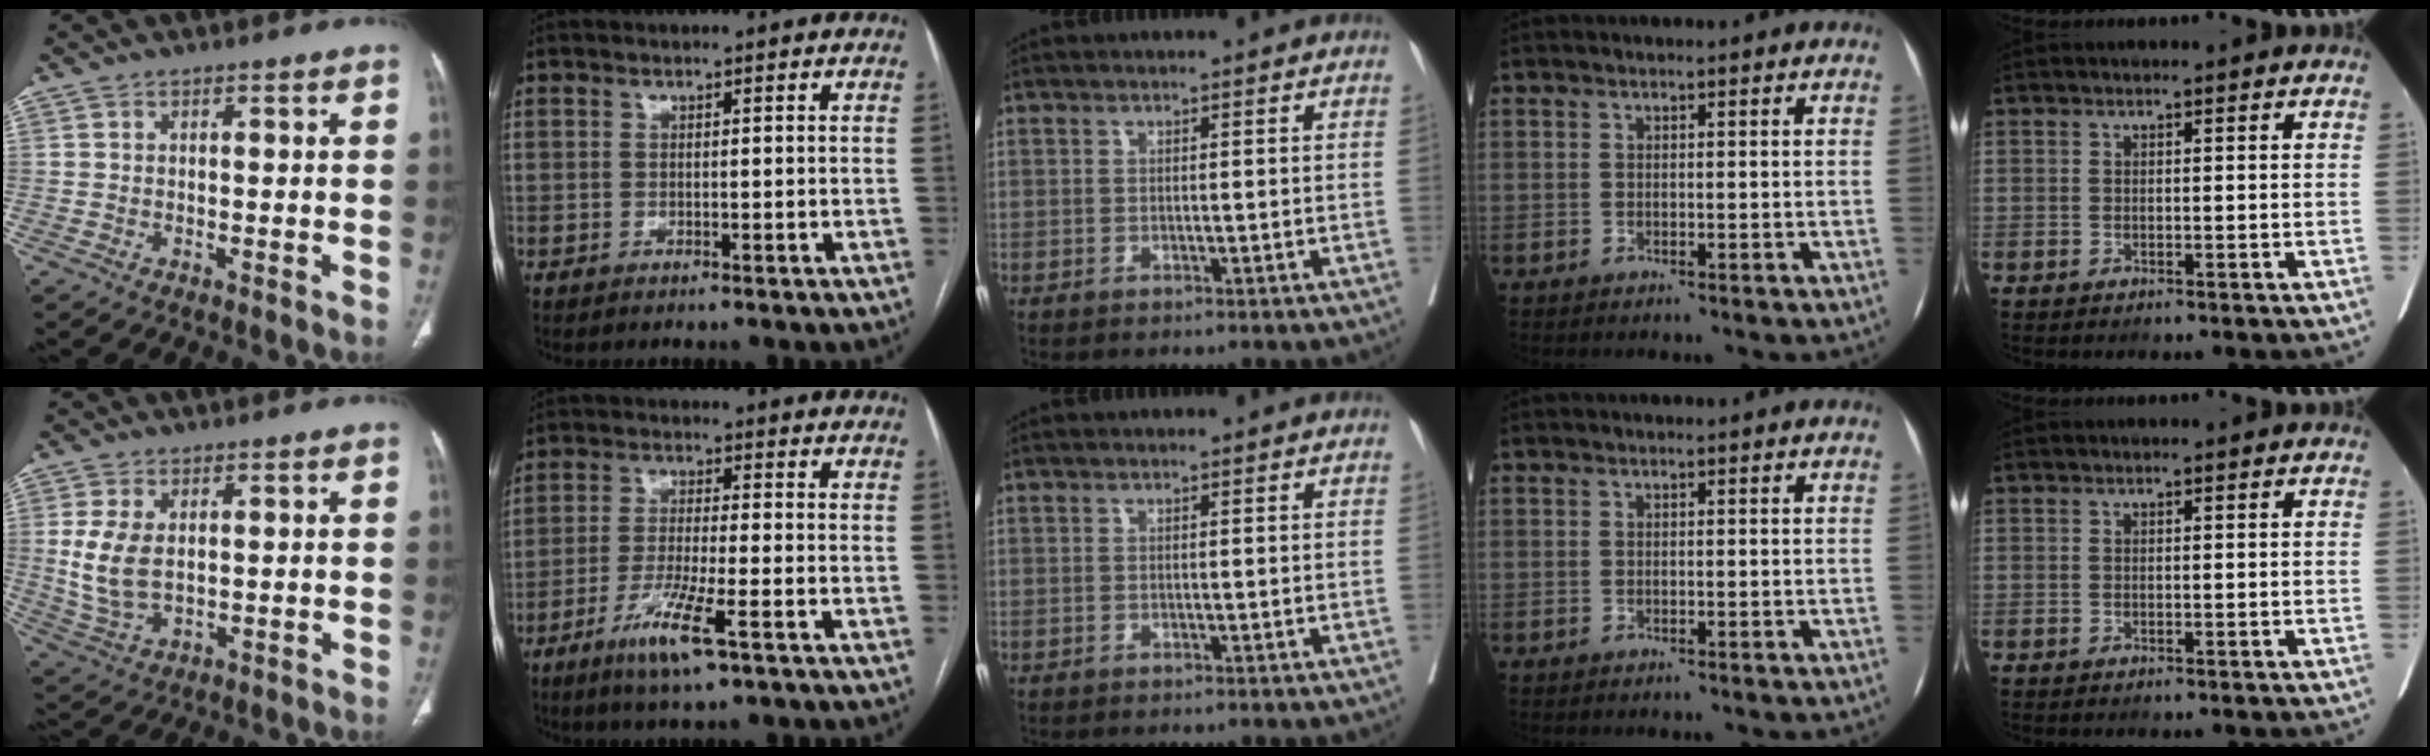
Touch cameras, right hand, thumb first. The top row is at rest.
{"thumb": {"total": 8.7, "force": [1.1, 5.3, 6.9], "torque": [-0.145, -0.009, 0.032]}, "index": {"total": 8.5, "force": [-4.8, 0.5, 7.1], "torque": [-0.141, -0.018, -0.085]}}